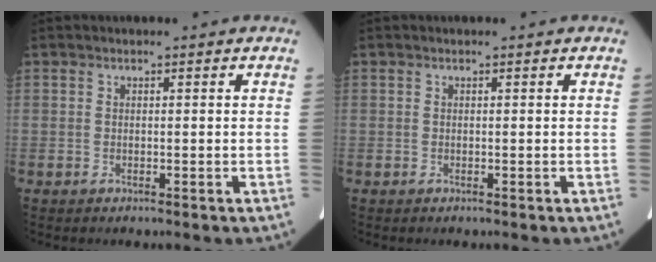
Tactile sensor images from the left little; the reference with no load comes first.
{"total": 0.0}